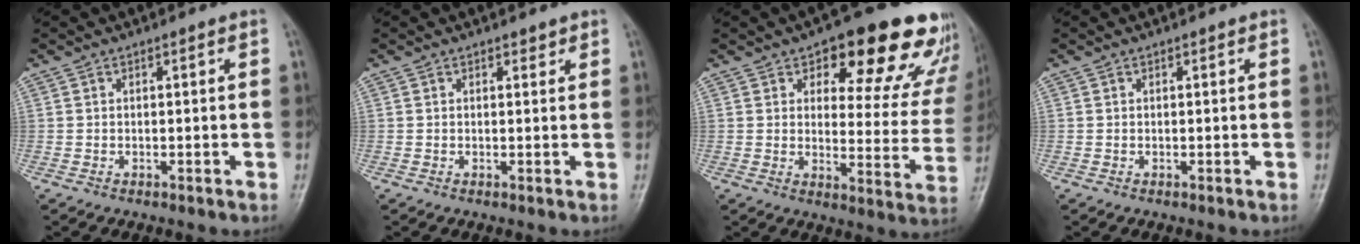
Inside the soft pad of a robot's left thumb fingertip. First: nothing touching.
{"total": 1.1, "force": [0.9, 0.6, 0.3], "torque": [0.002, -0.006, 0.008]}
{"total": 19.9, "force": [13.2, 8.8, 12.0], "torque": [-0.087, -0.062, 0.153]}
{"total": 0.0}